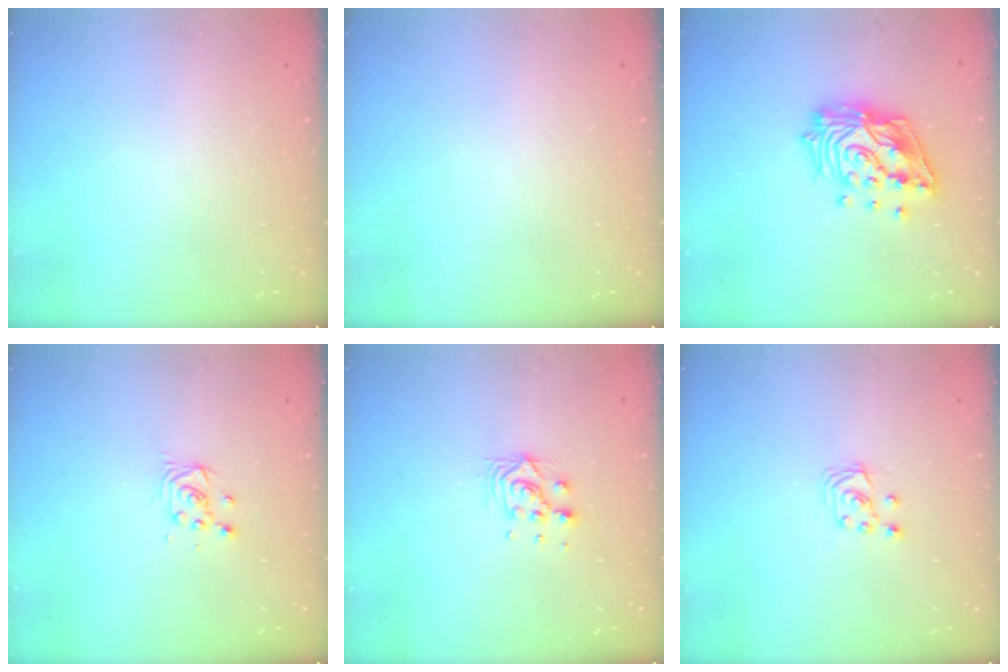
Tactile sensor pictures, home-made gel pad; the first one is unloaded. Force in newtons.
{"total": 0.0}
{"total": 17.5, "press": 17.5, "slide": 1.4}
{"total": 3.4, "press": 3.4, "slide": 0.3}
{"total": 7.0, "press": 7.0, "slide": 0.5}
{"total": 2.6, "press": 2.6, "slide": 0.3}